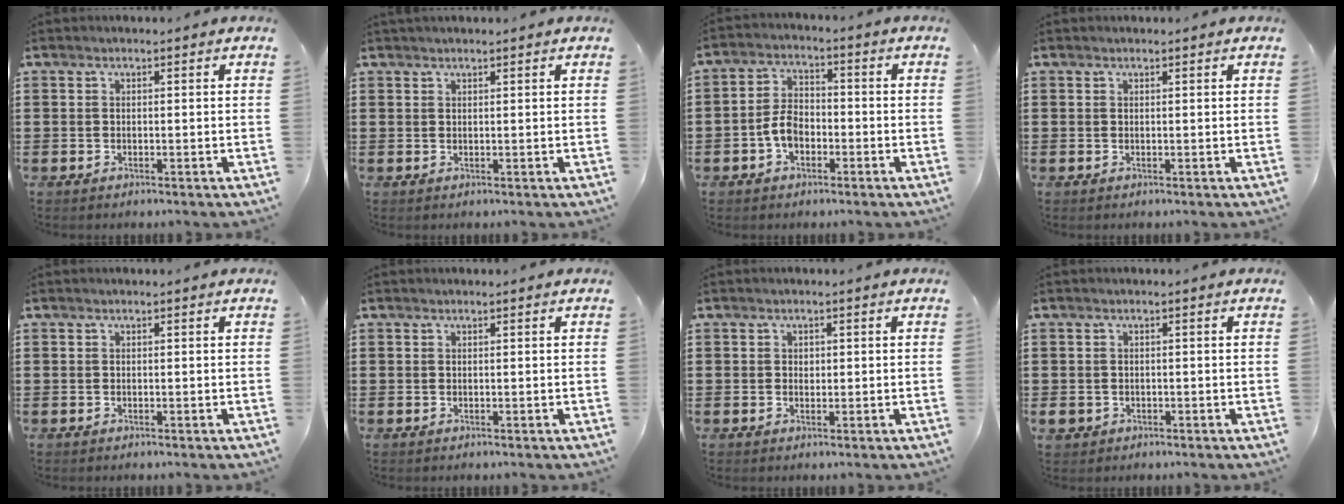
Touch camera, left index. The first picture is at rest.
{"total": 0.8, "force": [0.7, 0.1, 0.4], "torque": [-0.008, 0.000, 0.014]}
{"total": 4.8, "force": [-1.9, 3.0, 3.2], "torque": [-0.081, 0.002, -0.041]}
{"total": 0.0}
{"total": 0.0}
{"total": 0.0}
{"total": 0.8, "force": [0.2, 0.7, 0.2], "torque": [-0.006, 0.004, 0.003]}
{"total": 1.3, "force": [-0.5, 1.1, 0.2], "torque": [-0.010, 0.004, -0.014]}